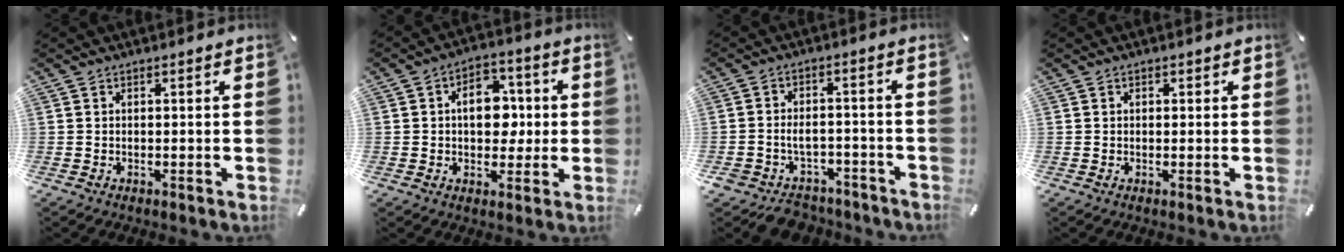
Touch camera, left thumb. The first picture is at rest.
{"total": 10.8, "force": [0.6, 7.7, 7.6], "torque": [-0.097, 0.003, 0.004]}
{"total": 5.4, "force": [-2.7, 4.4, 1.9], "torque": [-0.040, 0.017, -0.047]}
{"total": 0.8, "force": [0.2, 0.7, 0.3], "torque": [-0.005, 0.006, 0.002]}